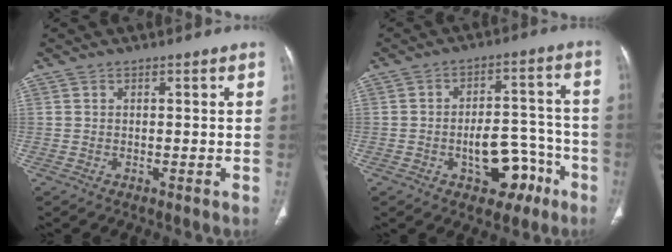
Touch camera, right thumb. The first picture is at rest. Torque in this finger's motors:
{"motor_torque": [2.99, 2.02, 1.73, -1.03, 0.49]}